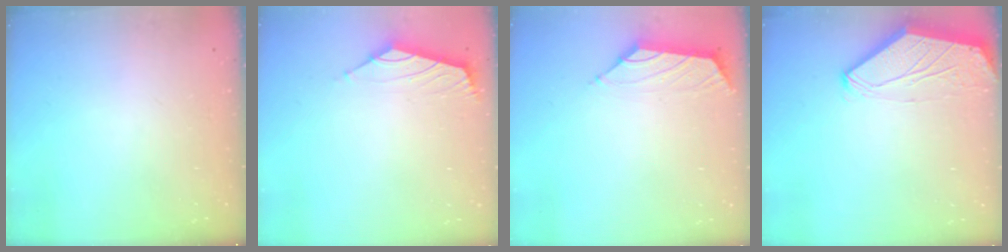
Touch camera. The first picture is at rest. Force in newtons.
{"total": 1.8, "press": 1.6, "slide": 0.7}
{"total": 1.5, "press": 1.4, "slide": 0.6}
{"total": 0.0}